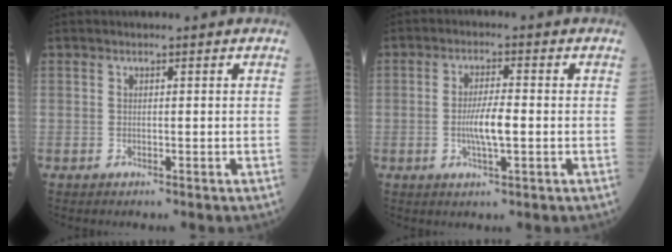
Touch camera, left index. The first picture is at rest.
{"total": 4.9, "force": [-1.3, 0.9, 4.6], "torque": [-0.092, -0.006, -0.027]}